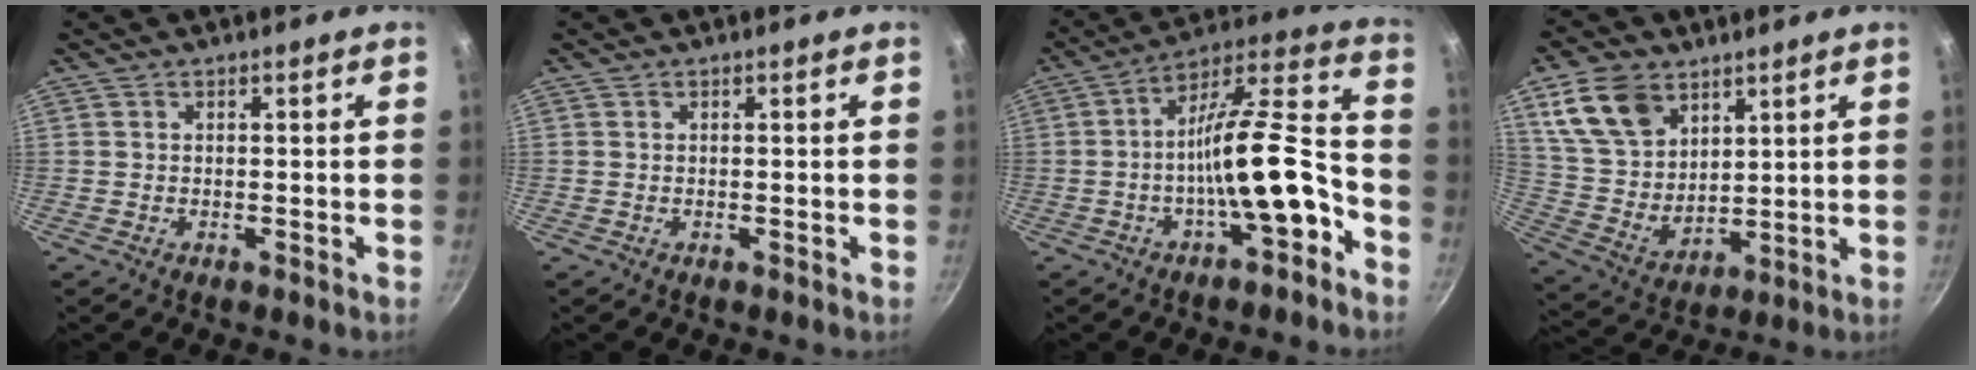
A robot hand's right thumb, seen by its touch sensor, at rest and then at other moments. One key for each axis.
{"total": 0.0}
{"total": 16.5, "fx": -6.0, "fy": 5.2, "fz": 14.5, "tx": -0.205, "ty": 0.063, "tz": -0.100}
{"total": 14.4, "fx": 7.5, "fy": 9.6, "fz": 7.8, "tx": -0.123, "ty": -0.030, "tz": 0.160}